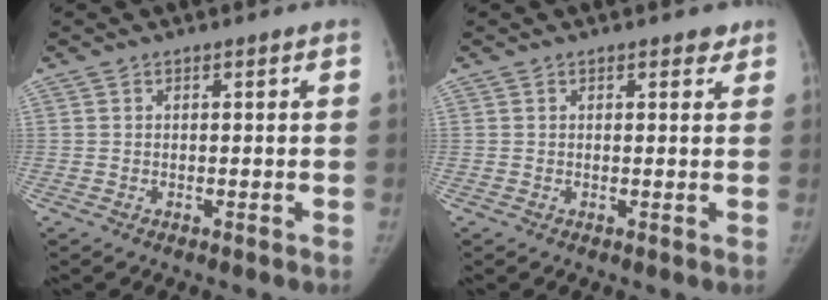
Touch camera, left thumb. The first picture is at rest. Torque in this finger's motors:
{"motor_torque": [0.22, 0.02, 0.54, -0.39, 0.01]}